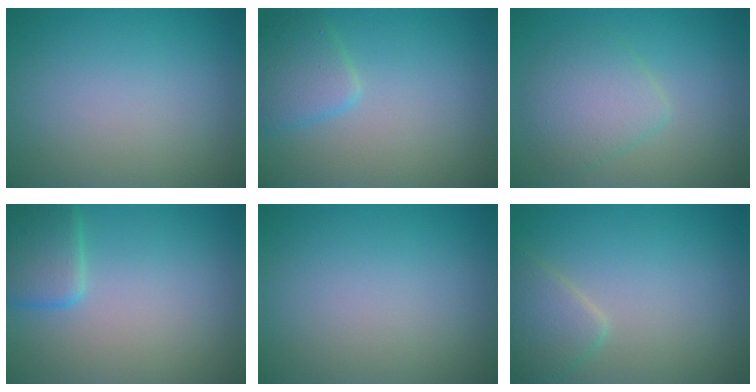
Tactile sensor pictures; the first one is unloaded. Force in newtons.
{"total": 2.8, "press": 2.8, "slide": 0.1}
{"total": 3.5, "press": 3.5, "slide": 0.1}
{"total": 3.3, "press": 3.3, "slide": 0.2}
{"total": 0.0}
{"total": 2.7, "press": 2.7, "slide": 0.1}